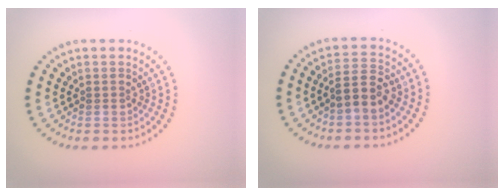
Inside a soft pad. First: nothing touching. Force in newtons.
{"total": 2.7, "press": 2.5, "slide": 0.9}